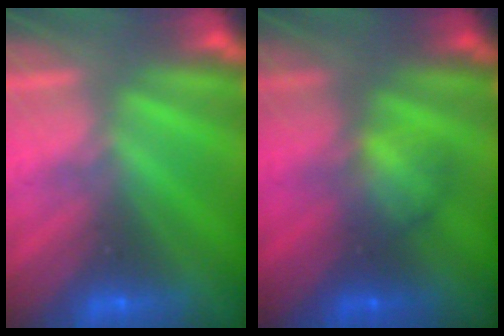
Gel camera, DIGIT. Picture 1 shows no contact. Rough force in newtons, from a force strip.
{"total": 1.9}